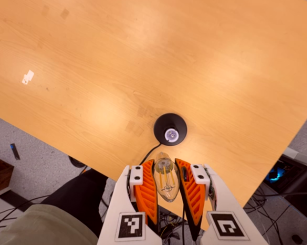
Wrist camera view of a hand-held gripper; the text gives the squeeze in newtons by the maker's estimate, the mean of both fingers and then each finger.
{"total": 25.3, "left": 28.4, "right": 22.2}